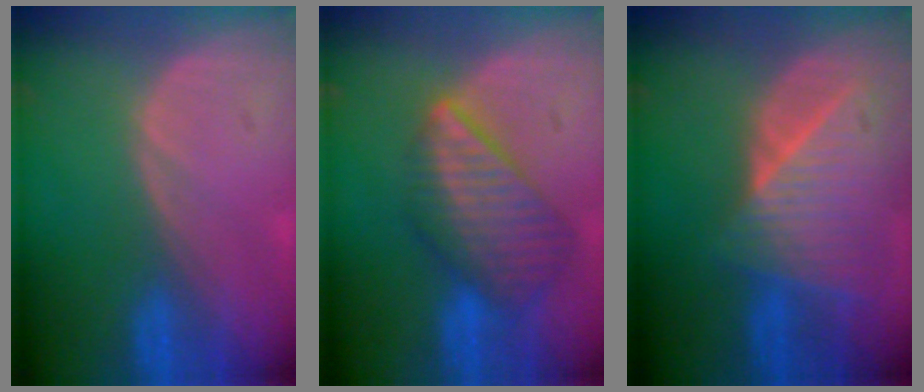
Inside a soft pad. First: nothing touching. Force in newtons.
{"total": 8.5, "press": 7.5, "slide": 4.2}
{"total": 9.0, "press": 8.1, "slide": 4.1}